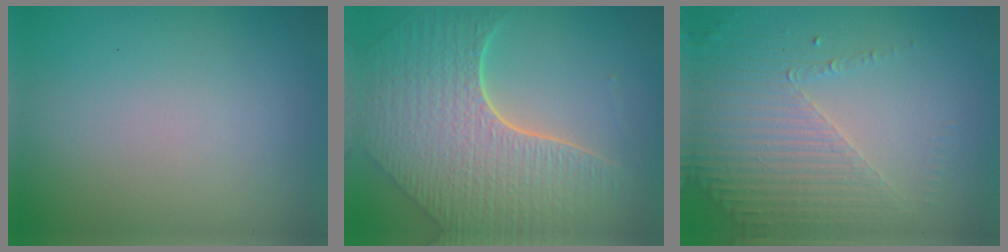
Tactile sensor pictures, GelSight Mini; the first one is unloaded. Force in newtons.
{"total": 8.6, "press": 6.2, "slide": 6.0}
{"total": 4.2, "press": 3.1, "slide": 2.9}